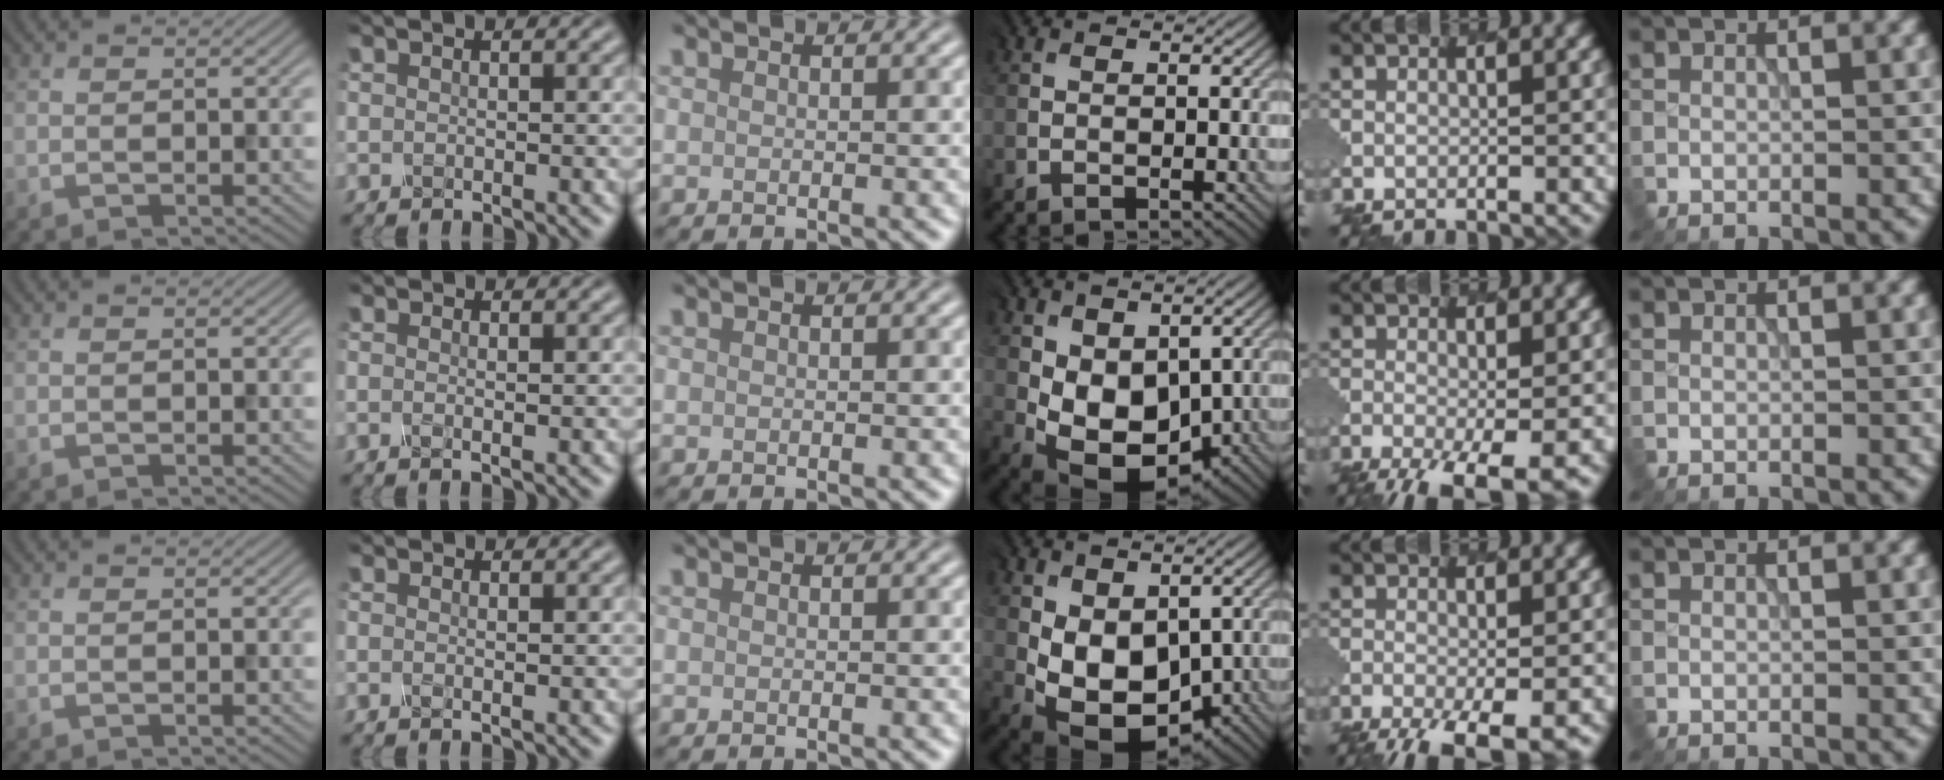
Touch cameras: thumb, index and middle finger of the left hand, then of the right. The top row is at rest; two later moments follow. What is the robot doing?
{"motion": "dispense", "object": "pipette"}